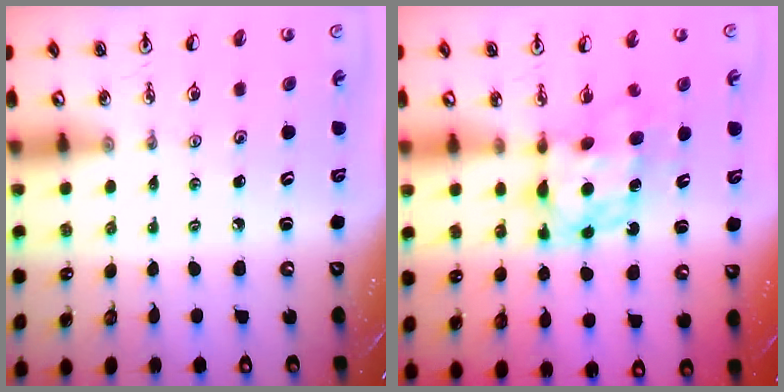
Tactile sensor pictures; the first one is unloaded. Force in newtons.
{"total": 7.5, "press": 7.5, "slide": 0.6}